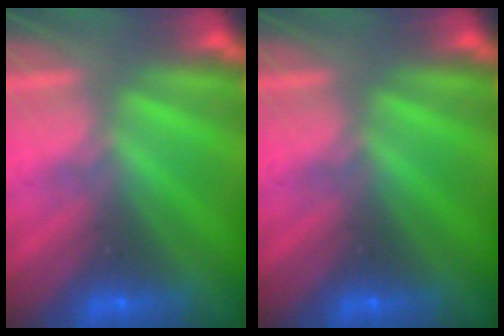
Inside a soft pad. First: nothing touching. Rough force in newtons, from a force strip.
{"total": 0.0}